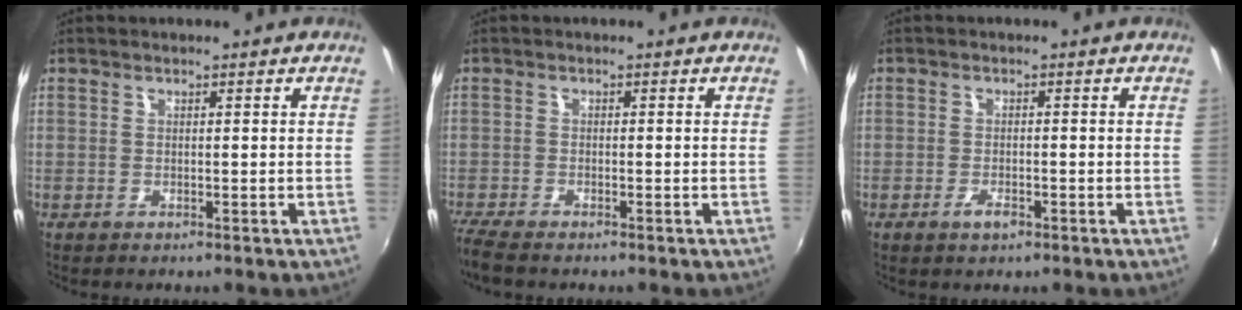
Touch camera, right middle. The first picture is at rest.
{"total": 4.6, "force": [-4.0, 0.7, 2.2], "torque": [-0.063, -0.021, -0.076]}
{"total": 2.4, "force": [-1.5, 1.1, 1.5], "torque": [-0.032, -0.004, -0.028]}